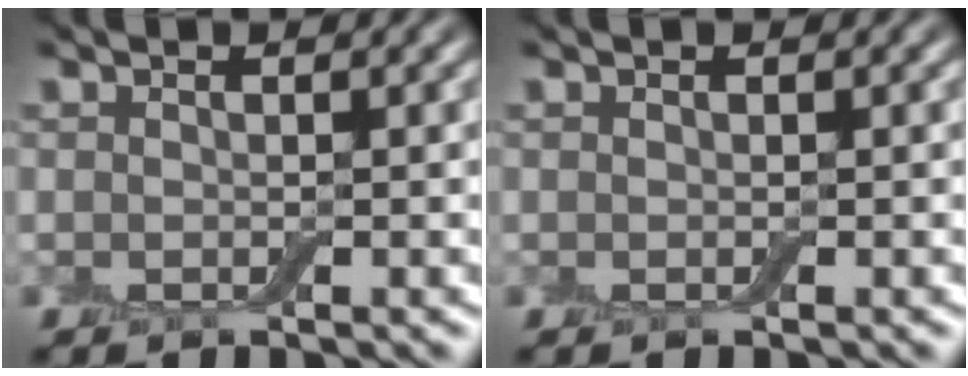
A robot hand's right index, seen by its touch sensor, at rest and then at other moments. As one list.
[{"total": 0.0}]